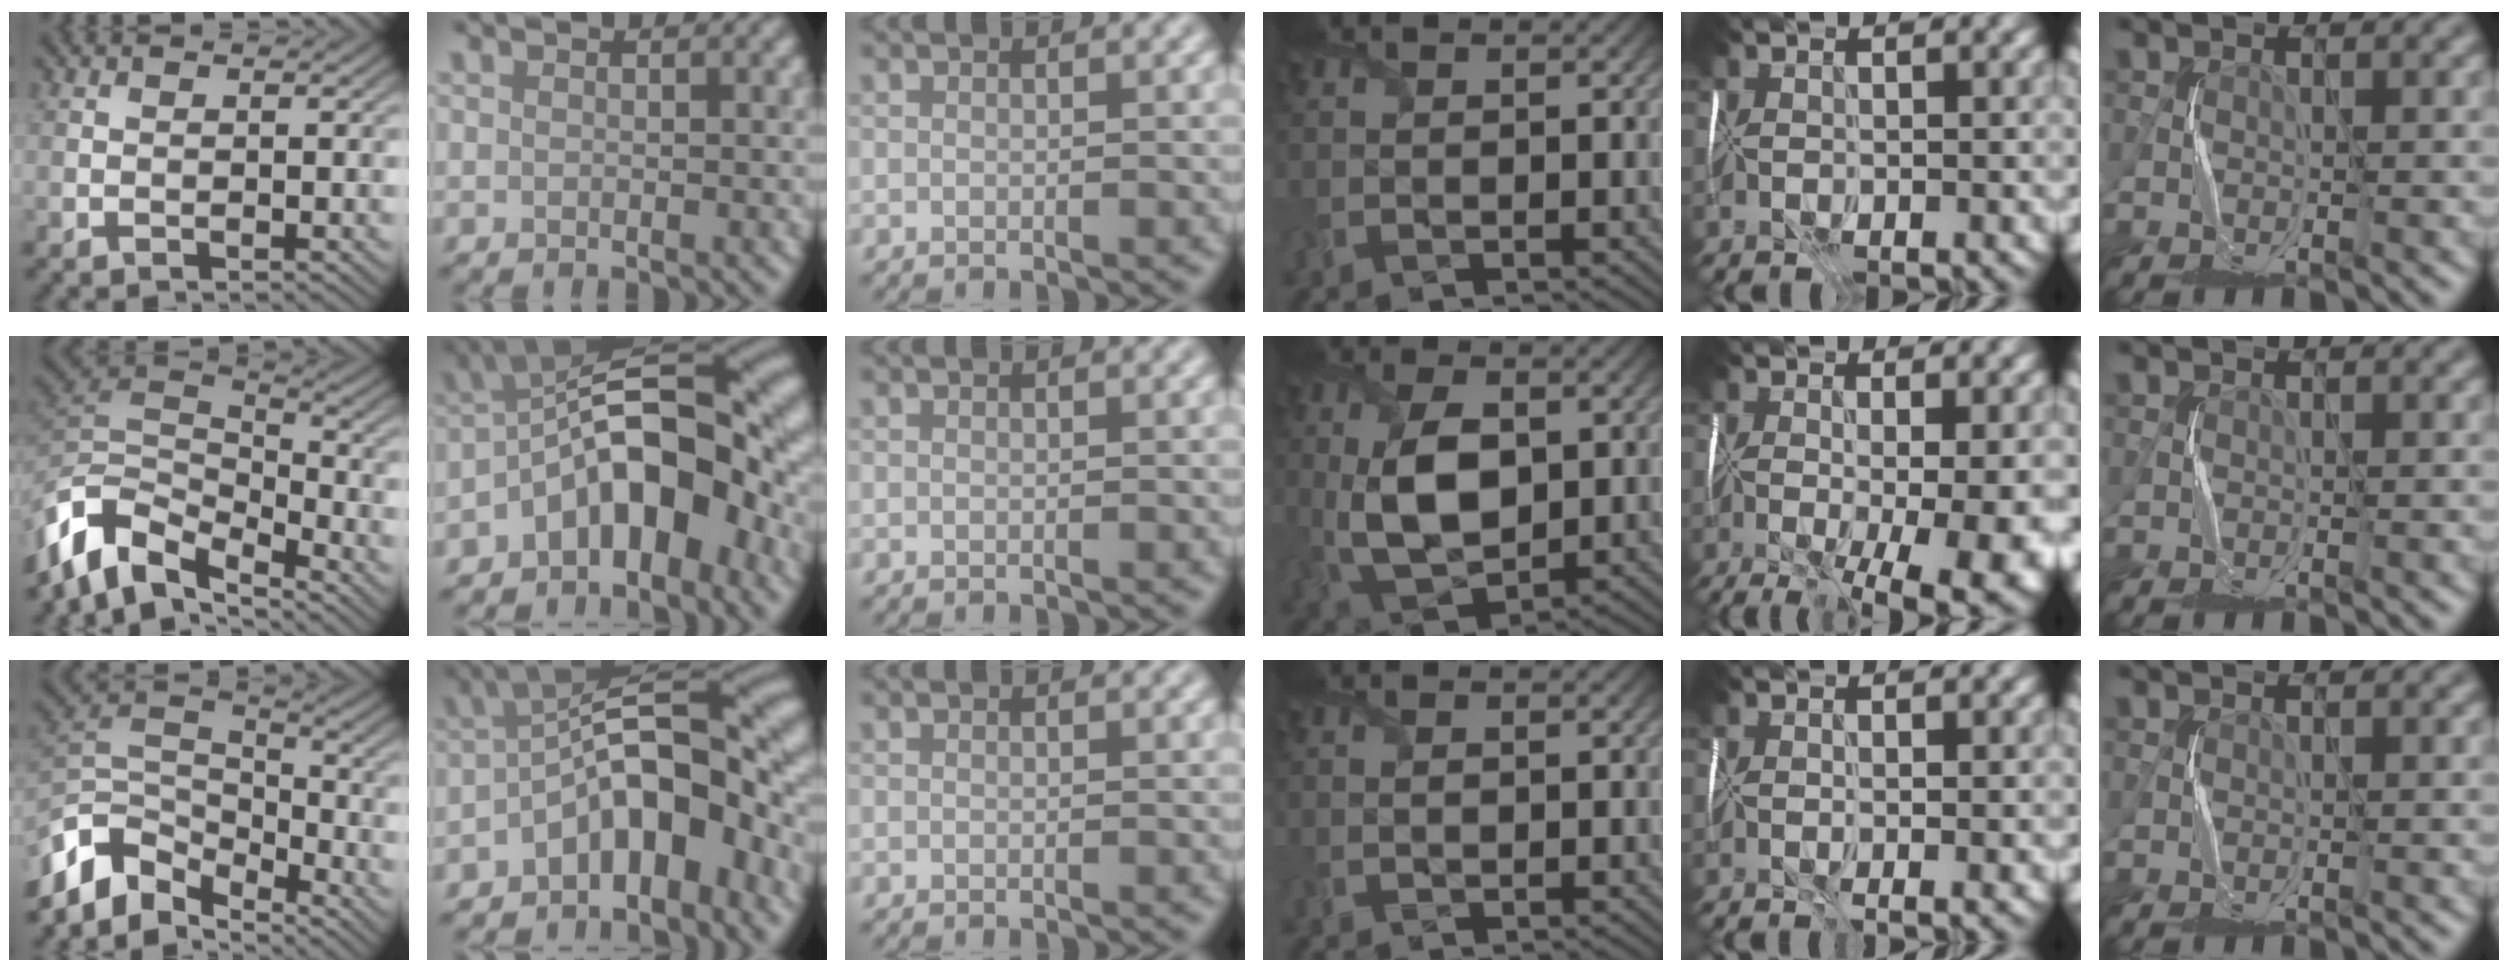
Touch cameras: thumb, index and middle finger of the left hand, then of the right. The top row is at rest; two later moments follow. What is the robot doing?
{"motion": "fold", "object": "tissue"}